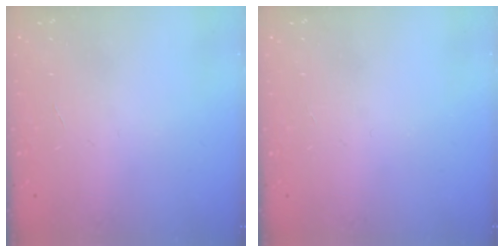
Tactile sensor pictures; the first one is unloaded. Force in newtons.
{"total": 0.0}